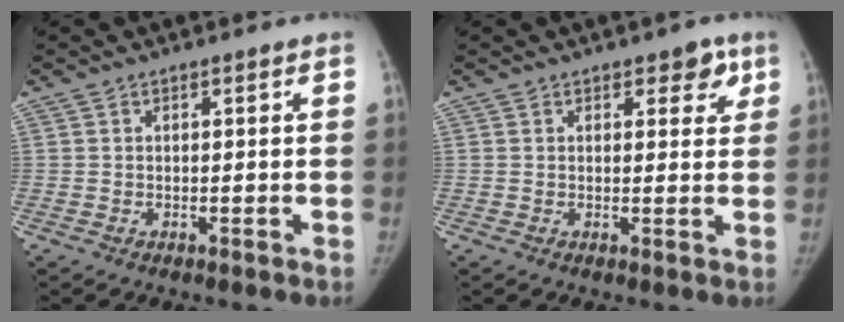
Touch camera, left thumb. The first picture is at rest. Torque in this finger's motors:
{"motor_torque": [0.00, 0.01, 0.02, 0.18, -0.02]}